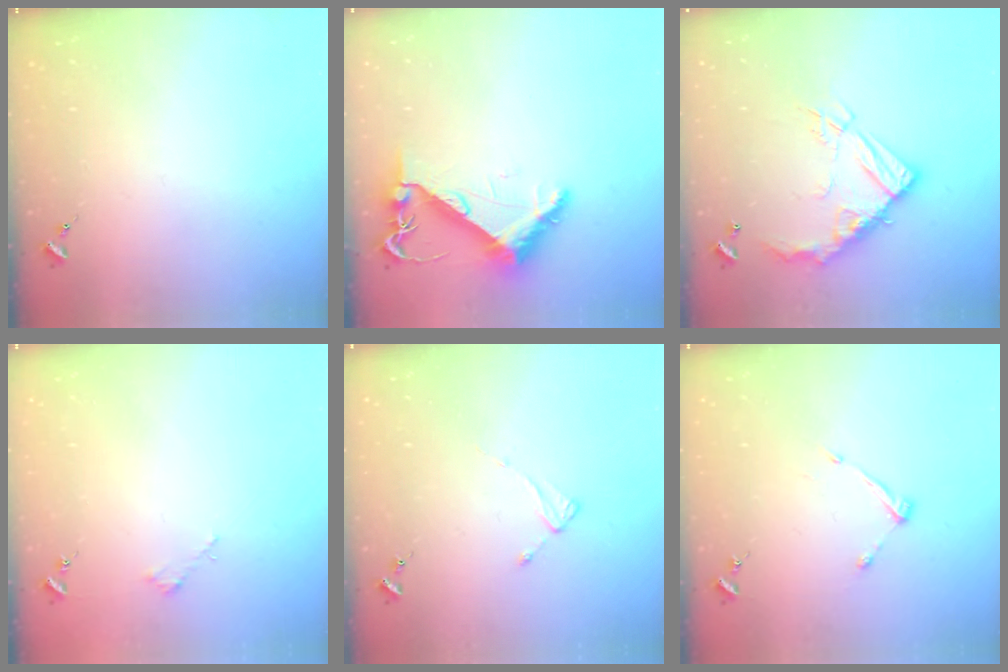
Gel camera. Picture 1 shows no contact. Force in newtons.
{"total": 8.3, "press": 8.2, "slide": 1.0}
{"total": 17.2, "press": 17.1, "slide": 1.7}
{"total": 1.8, "press": 1.8, "slide": 0.2}
{"total": 2.0, "press": 2.0, "slide": 0.3}
{"total": 5.5, "press": 5.5, "slide": 0.7}